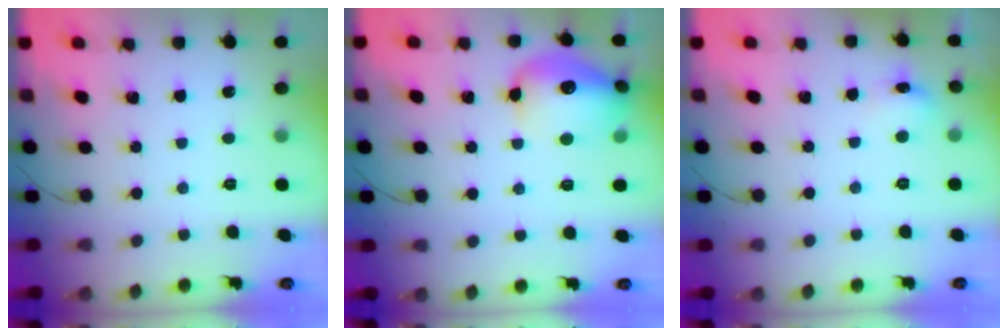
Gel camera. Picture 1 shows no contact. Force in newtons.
{"total": 16.1, "press": 16.0, "slide": 1.7}
{"total": 6.7, "press": 6.6, "slide": 1.4}